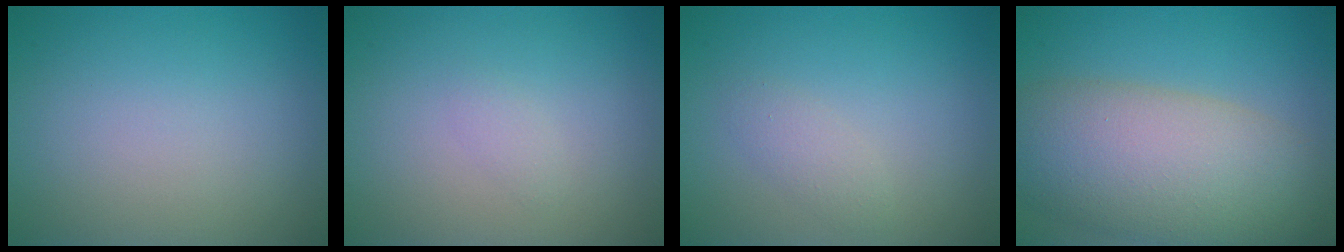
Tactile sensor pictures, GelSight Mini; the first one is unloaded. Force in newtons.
{"total": 0.8, "press": 0.8, "slide": 0.0}
{"total": 1.3, "press": 1.3, "slide": 0.1}
{"total": 10.2, "press": 10.2, "slide": 0.5}